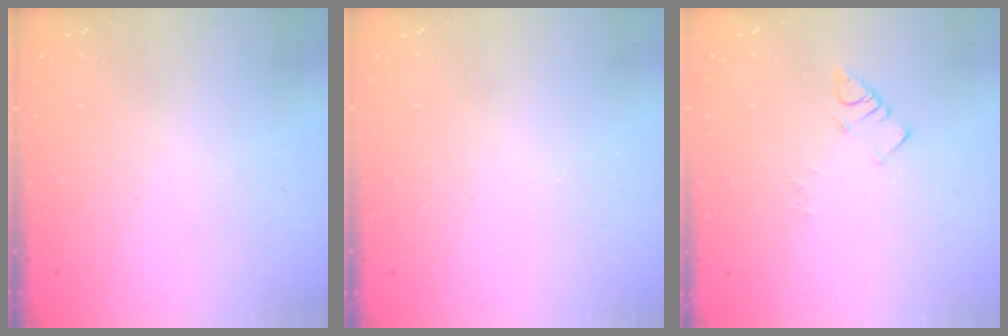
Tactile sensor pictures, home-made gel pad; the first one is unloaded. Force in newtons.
{"total": 0.0}
{"total": 4.0, "press": 4.0, "slide": 0.4}